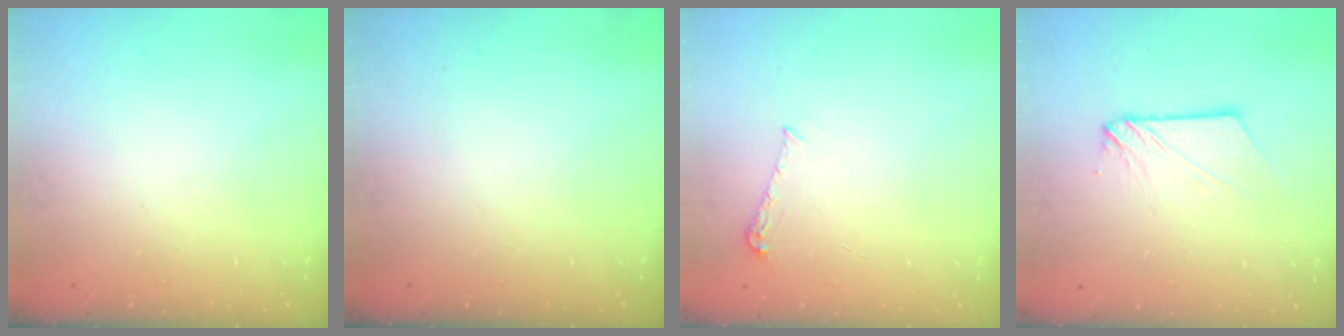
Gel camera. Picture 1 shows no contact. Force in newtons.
{"total": 0.0}
{"total": 5.3, "press": 5.2, "slide": 0.5}
{"total": 3.6, "press": 3.6, "slide": 0.3}